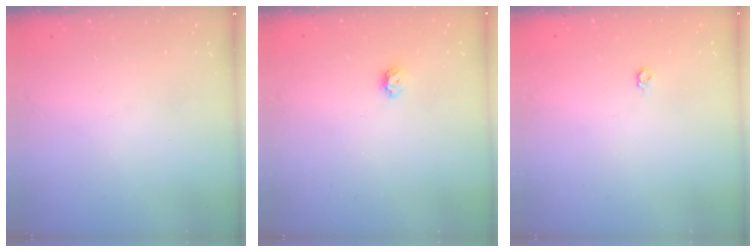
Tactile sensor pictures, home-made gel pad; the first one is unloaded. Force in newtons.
{"total": 4.9, "press": 4.9, "slide": 0.8}
{"total": 3.1, "press": 3.0, "slide": 0.6}